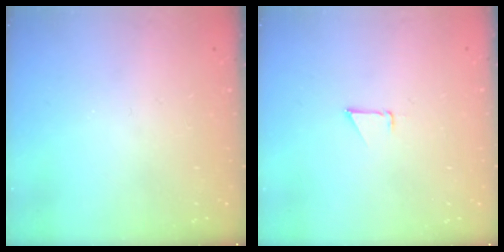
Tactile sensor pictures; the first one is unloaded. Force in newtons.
{"total": 0.9, "press": 0.9, "slide": 0.1}